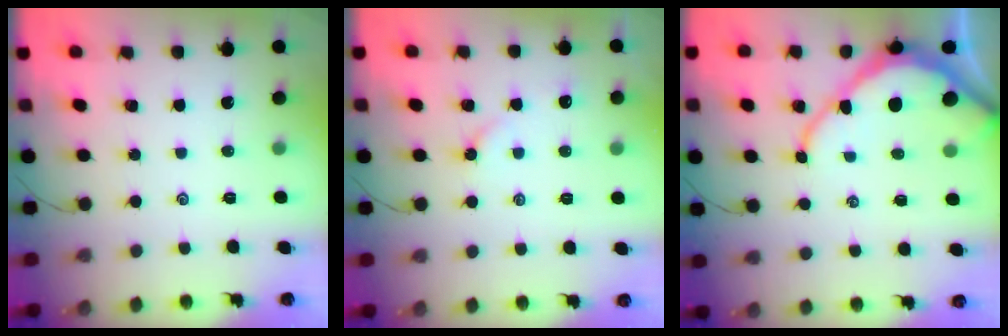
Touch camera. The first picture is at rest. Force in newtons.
{"total": 3.3, "press": 3.3, "slide": 0.6}
{"total": 9.9, "press": 9.8, "slide": 1.3}